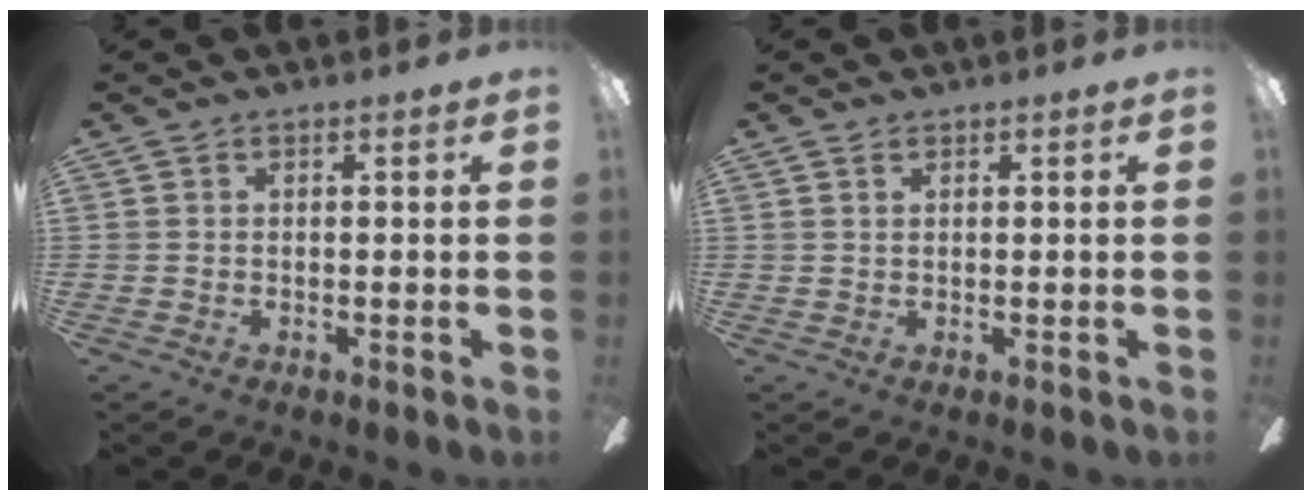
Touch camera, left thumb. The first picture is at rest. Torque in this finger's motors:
{"motor_torque": [-0.16, -0.26, -0.18, -0.20, -0.02]}